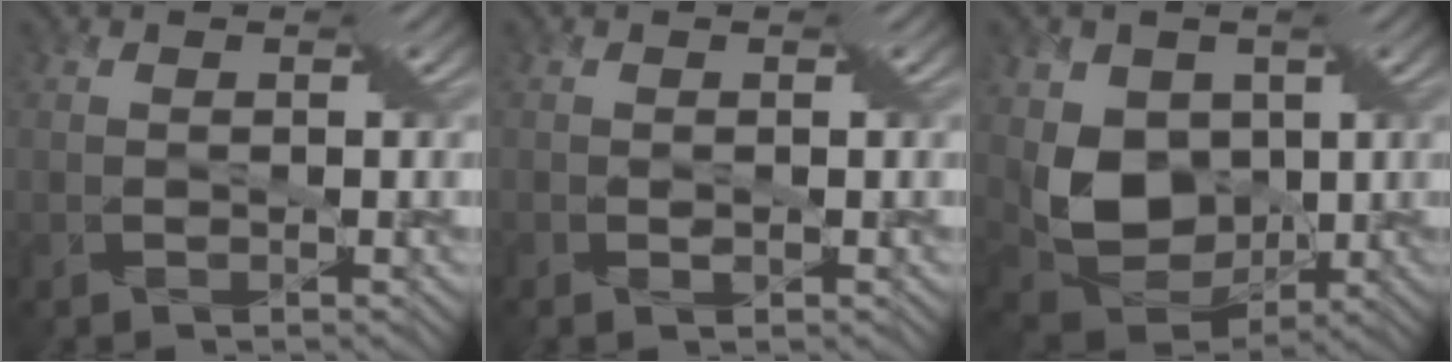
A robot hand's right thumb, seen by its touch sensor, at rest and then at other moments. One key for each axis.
{"total": 0.6, "fx": -0.2, "fy": 0.4, "fz": 0.5, "tx": 0.001, "ty": -0.001, "tz": -0.005}
{"total": 7.8, "fx": 1.2, "fy": 6.3, "fz": 4.5, "tx": -0.121, "ty": -0.022, "tz": 0.018}